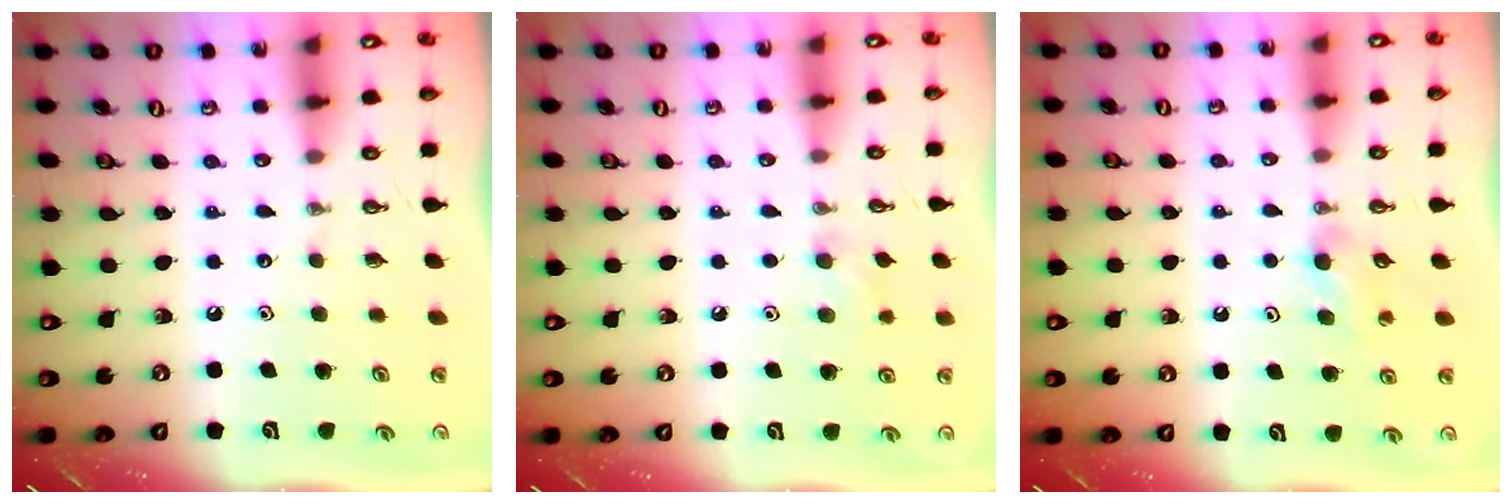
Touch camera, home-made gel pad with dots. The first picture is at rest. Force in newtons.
{"total": 6.5, "press": 6.4, "slide": 1.4}
{"total": 4.1, "press": 4.0, "slide": 1.1}